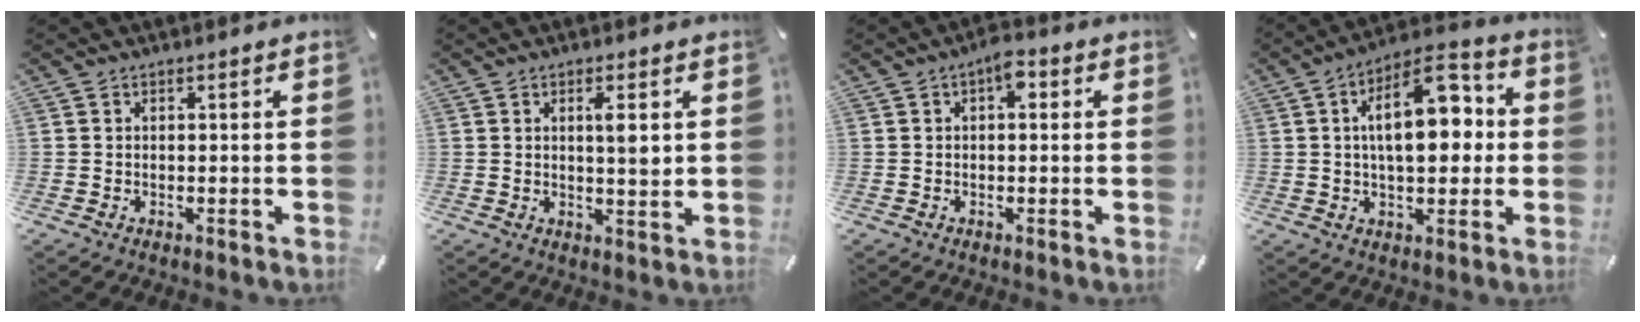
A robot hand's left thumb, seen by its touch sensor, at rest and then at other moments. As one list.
[{"total": 4.6, "force": [1.4, 1.0, 4.2], "torque": [-0.071, -0.006, 0.018]}, {"total": 3.7, "force": [0.8, 1.9, 3.1], "torque": [-0.041, 0.002, 0.005]}, {"total": 15.2, "force": [2.7, 8.1, 12.5], "torque": [-0.182, -0.002, 0.041]}]